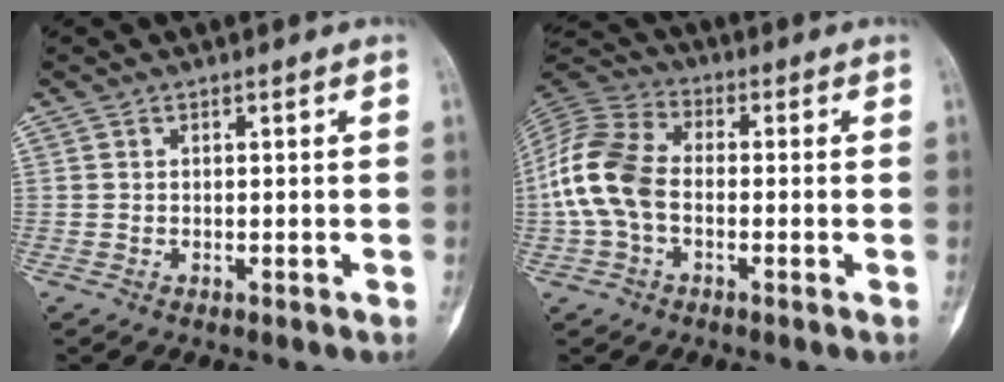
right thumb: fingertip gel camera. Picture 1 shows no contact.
{"total": 12.7, "force": [-1.5, 8.3, 9.5], "torque": [-0.205, 0.032, -0.039]}